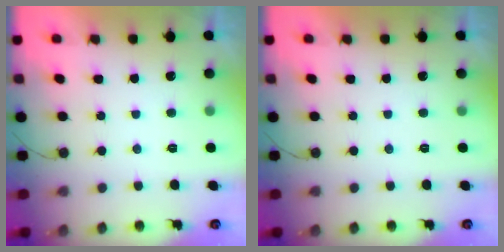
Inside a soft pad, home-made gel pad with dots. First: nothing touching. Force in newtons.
{"total": 0.0}